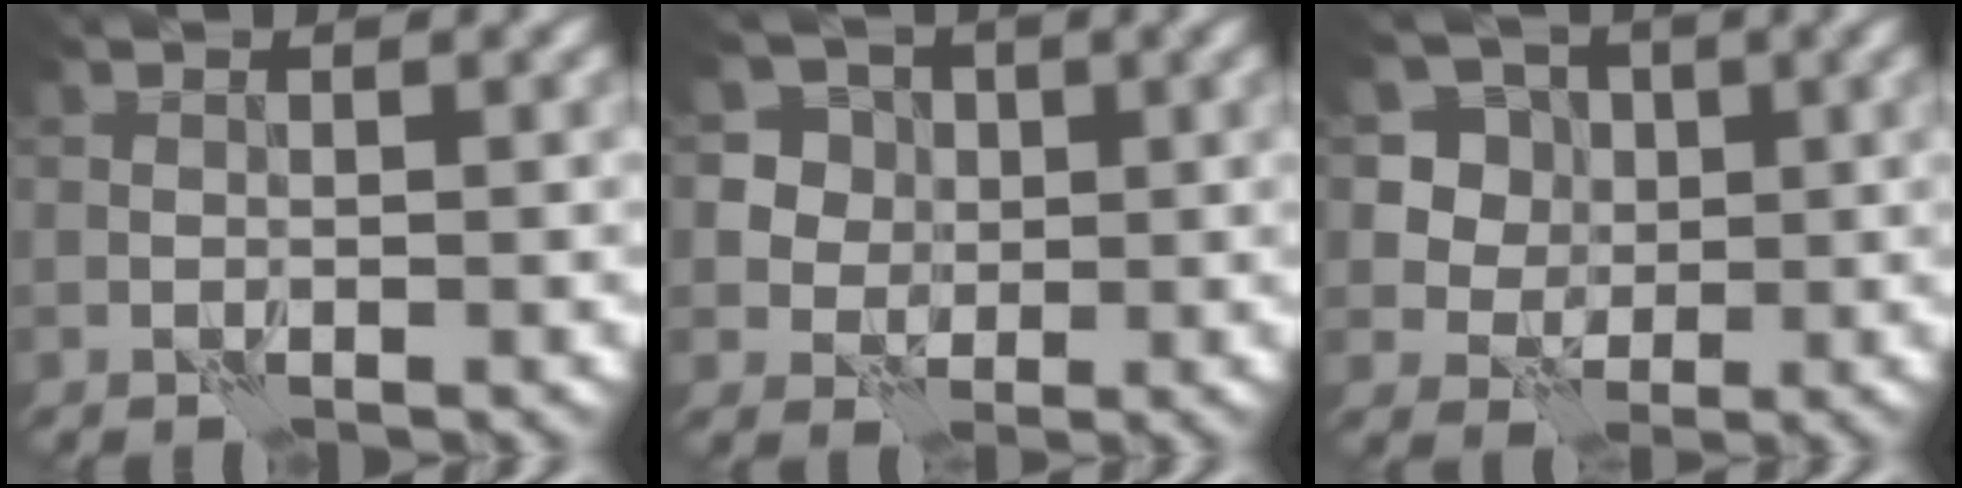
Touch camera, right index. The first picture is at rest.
{"total": 5.5, "force": [2.1, 4.7, 1.7], "torque": [-0.025, 0.003, 0.027]}
{"total": 5.1, "force": [1.5, 4.5, 1.8], "torque": [-0.038, -0.007, 0.026]}